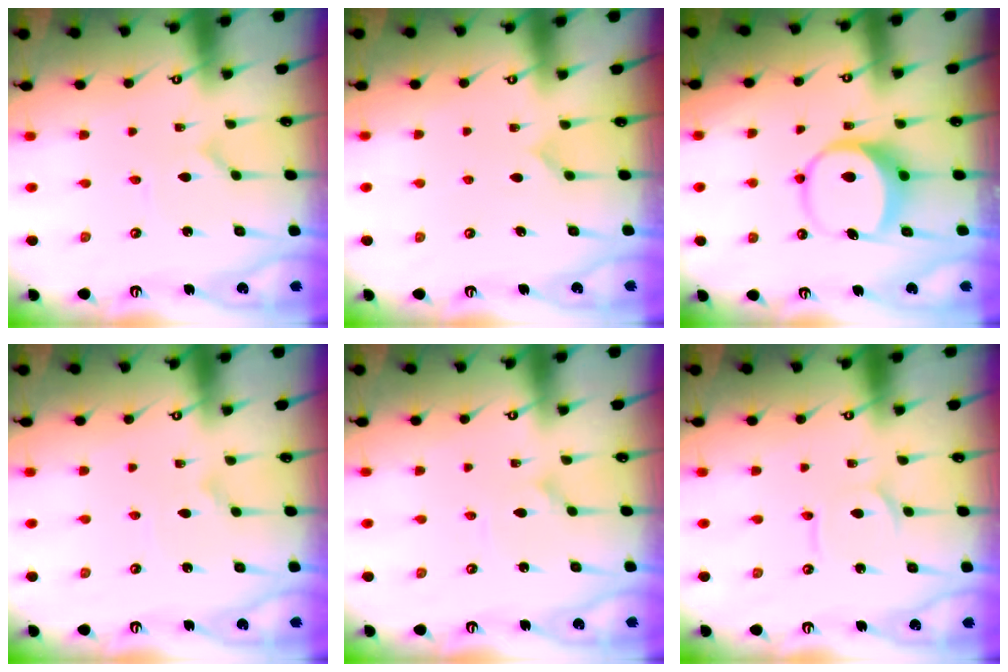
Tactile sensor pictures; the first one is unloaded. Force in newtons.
{"total": 6.1, "press": 6.1, "slide": 0.4}
{"total": 8.4, "press": 8.2, "slide": 1.4}
{"total": 2.1, "press": 2.1, "slide": 0.1}
{"total": 1.3, "press": 1.3, "slide": 0.0}
{"total": 2.5, "press": 2.5, "slide": 0.1}